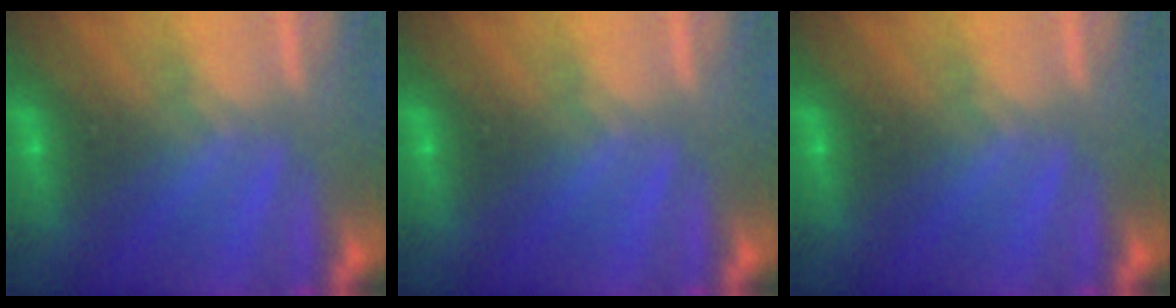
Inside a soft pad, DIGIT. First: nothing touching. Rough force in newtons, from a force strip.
{"total": 0.0}
{"total": 0.0}